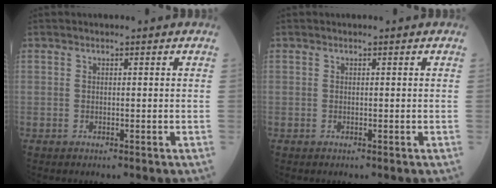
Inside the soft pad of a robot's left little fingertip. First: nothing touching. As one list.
[{"total": 0.0}]